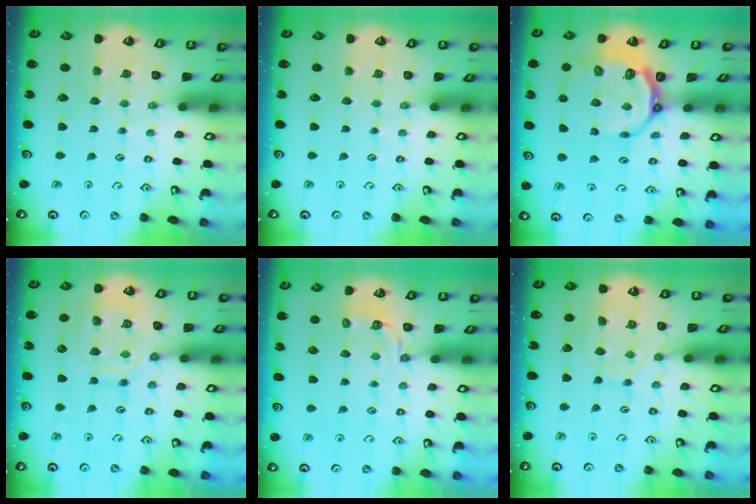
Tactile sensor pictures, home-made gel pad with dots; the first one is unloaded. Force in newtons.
{"total": 0.0}
{"total": 10.0, "press": 9.2, "slide": 3.8}
{"total": 13.7, "press": 13.7, "slide": 1.2}
{"total": 3.3, "press": 2.8, "slide": 1.8}
{"total": 8.9, "press": 8.9, "slide": 0.6}